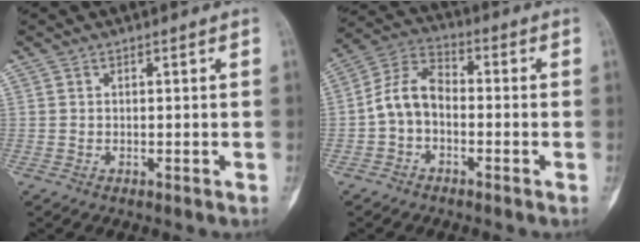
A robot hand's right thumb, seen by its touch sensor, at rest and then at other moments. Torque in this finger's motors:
{"motor_torque": [0.18, 0.19, 0.50, -0.50, 0.11]}